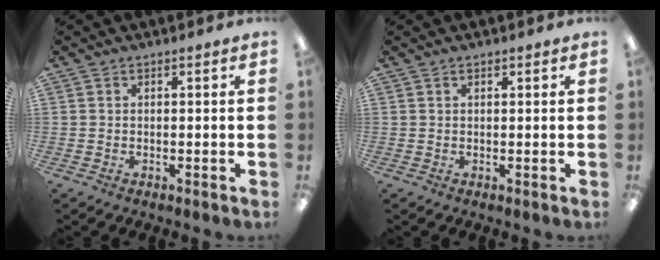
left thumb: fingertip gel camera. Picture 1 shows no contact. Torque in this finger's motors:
{"motor_torque": [-0.07, 0.02, -0.29, 0.00, -0.02]}